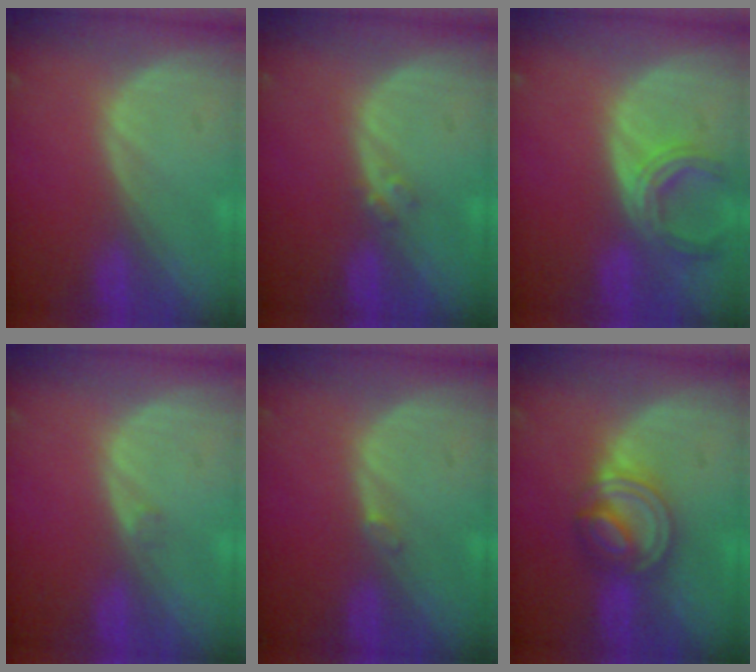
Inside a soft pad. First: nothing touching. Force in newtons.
{"total": 1.4, "press": 1.2, "slide": 0.7}
{"total": 5.8, "press": 5.4, "slide": 2.2}
{"total": 0.5, "press": 0.5, "slide": 0.1}
{"total": 0.7, "press": 0.7, "slide": 0.2}
{"total": 6.8, "press": 6.2, "slide": 2.6}